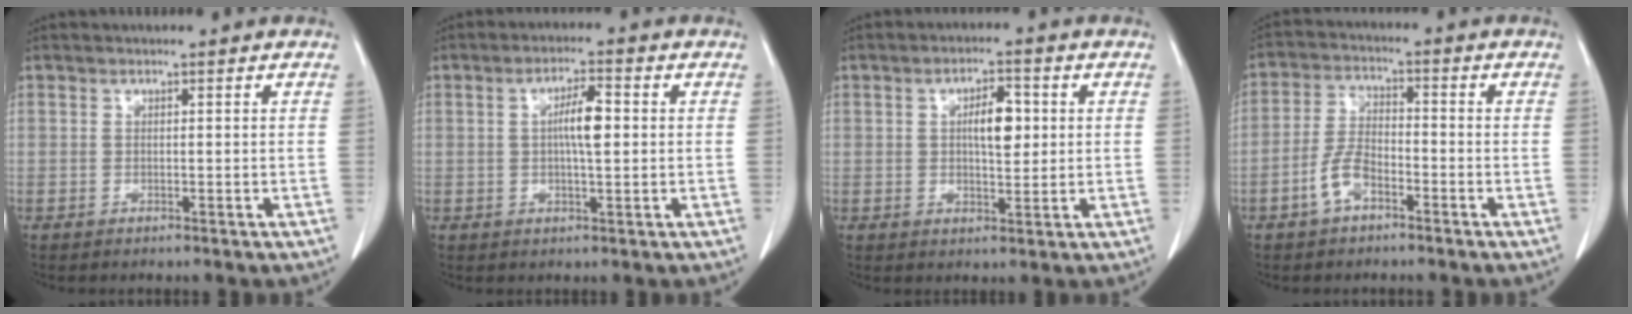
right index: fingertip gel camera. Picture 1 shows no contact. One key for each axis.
{"total": 5.0, "fx": 0.5, "fy": 0.9, "fz": 4.9, "tx": -0.088, "ty": 0.006, "tz": 0.006}
{"total": 5.4, "fx": 1.0, "fy": 2.0, "fz": 5.0, "tx": -0.081, "ty": 0.006, "tz": 0.017}
{"total": 5.5, "fx": -3.0, "fy": 2.6, "fz": 3.8, "tx": -0.085, "ty": 0.009, "tz": -0.059}